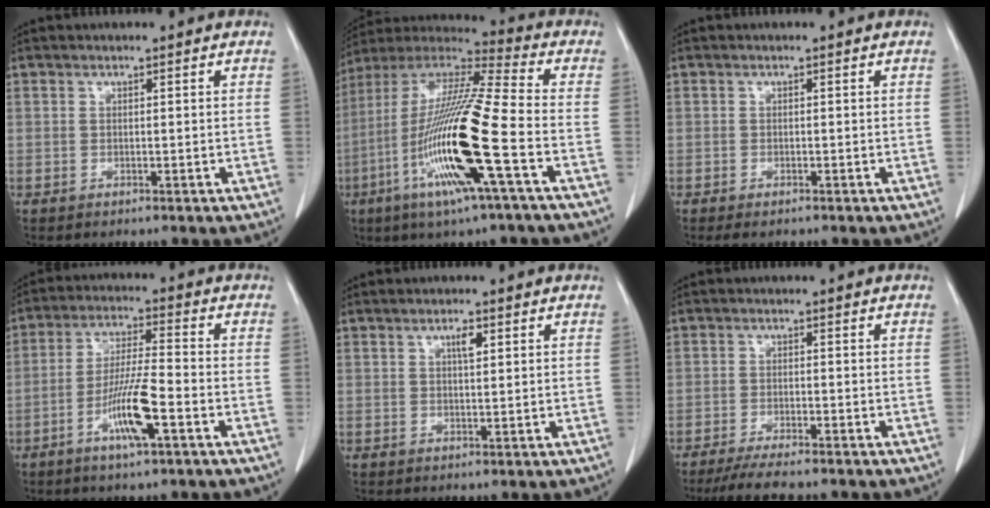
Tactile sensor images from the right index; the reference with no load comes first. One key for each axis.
{"total": 20.5, "fx": -6.4, "fy": 0.3, "fz": 19.4, "tx": -0.406, "ty": -0.025, "tz": -0.133}
{"total": 1.3, "fx": -1.0, "fy": 0.4, "fz": 0.7, "tx": -0.014, "ty": -0.004, "tz": -0.013}
{"total": 9.2, "fx": -3.9, "fy": 0.6, "fz": 8.3, "tx": -0.161, "ty": -0.007, "tz": -0.075}
{"total": 1.9, "fx": 0.9, "fy": 0.4, "fz": 1.7, "tx": -0.030, "ty": -0.002, "tz": 0.015}
{"total": 7.5, "fx": -6.4, "fy": 0.7, "fz": 3.9, "tx": -0.058, "ty": -0.016, "tz": -0.102}